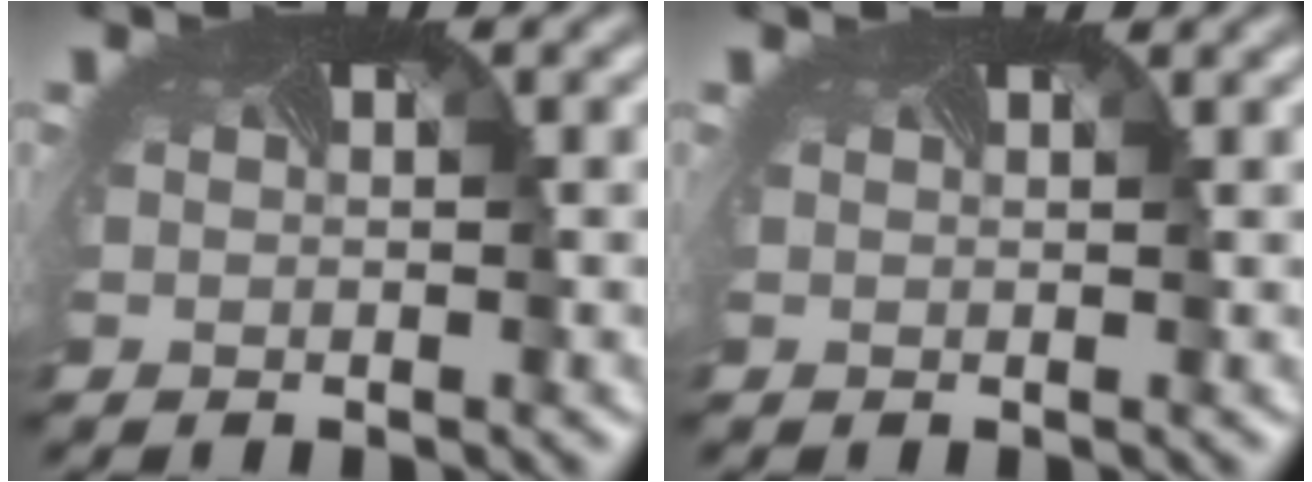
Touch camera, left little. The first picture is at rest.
{"total": 0.8, "force": [0.8, -0.2, -0.2], "torque": [0.002, -0.004, 0.010]}